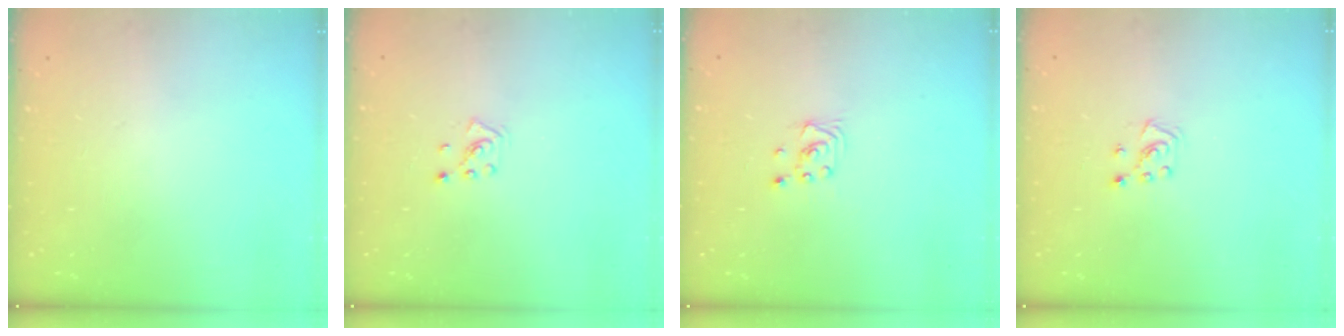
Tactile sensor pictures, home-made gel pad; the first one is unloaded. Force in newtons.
{"total": 2.2, "press": 2.2, "slide": 0.3}
{"total": 2.0, "press": 2.0, "slide": 0.1}
{"total": 5.3, "press": 5.3, "slide": 0.5}